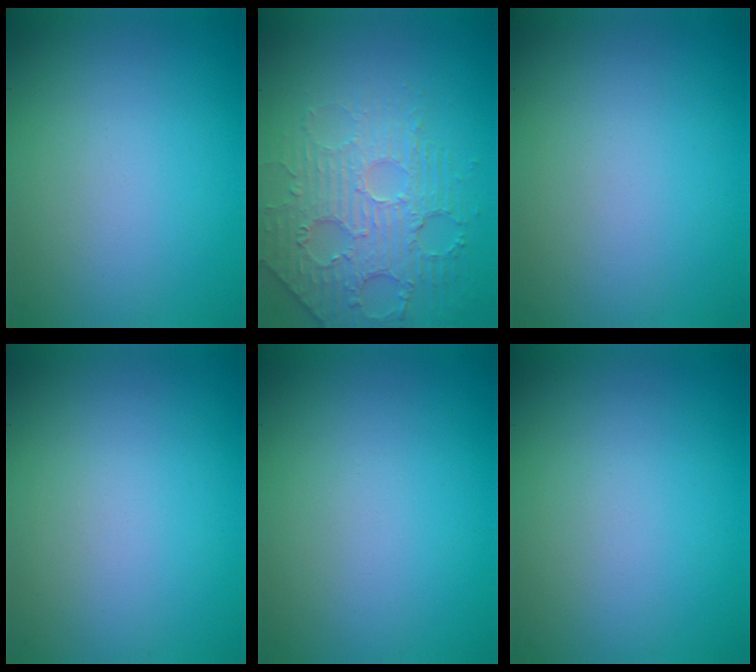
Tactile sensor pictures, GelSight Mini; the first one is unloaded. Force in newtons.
{"total": 4.6, "press": 3.8, "slide": 2.7}
{"total": 0.0}
{"total": 0.0}
{"total": 0.0}
{"total": 0.0}